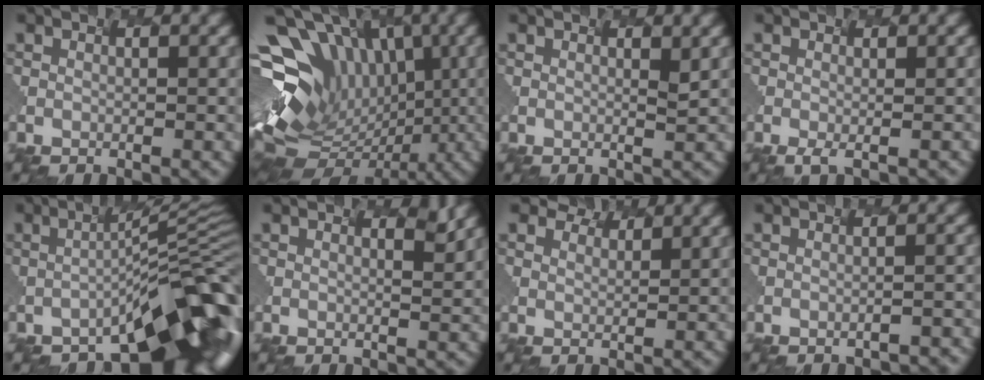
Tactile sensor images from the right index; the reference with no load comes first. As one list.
[{"total": 14.8, "force": [-0.2, 11.3, 9.6], "torque": [-0.180, 0.032, 0.024]}, {"total": 0.7, "force": [0.6, 0.0, 0.3], "torque": [-0.001, 0.000, 0.012]}, {"total": 1.3, "force": [-0.7, 0.2, 1.1], "torque": [-0.011, 0.002, -0.003]}, {"total": 12.2, "force": [-5.9, 3.9, 9.9], "torque": [-0.122, 0.000, -0.082]}, {"total": 1.7, "force": [1.5, 0.6, 0.5], "torque": [0.014, 0.004, 0.004]}, {"total": 3.6, "force": [3.3, 1.4, 0.6], "torque": [-0.019, -0.002, 0.053]}, {"total": 2.5, "force": [-1.5, 0.8, 1.9], "torque": [-0.011, 0.003, -0.010]}]